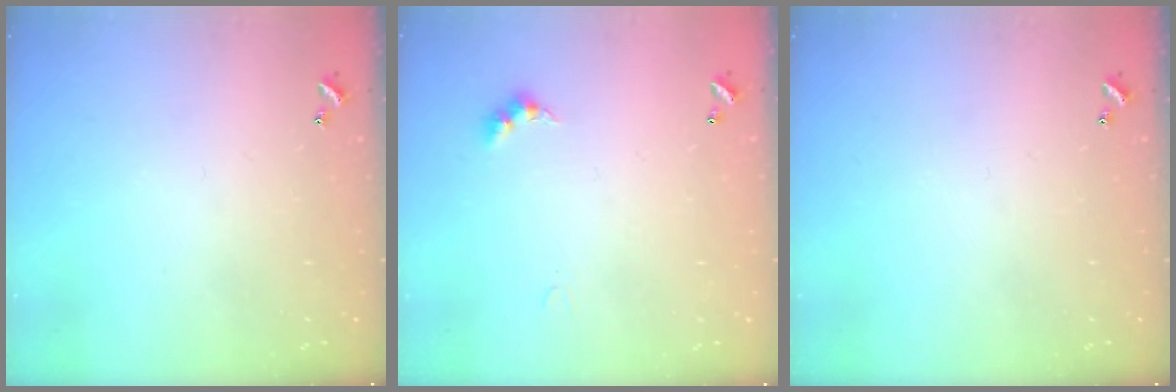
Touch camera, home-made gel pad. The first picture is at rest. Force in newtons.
{"total": 2.8, "press": 2.8, "slide": 0.5}
{"total": 0.0}